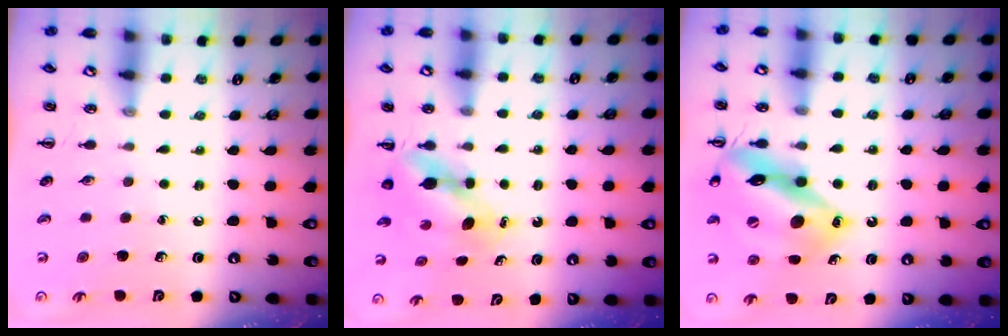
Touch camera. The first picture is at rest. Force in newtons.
{"total": 5.7, "press": 5.7, "slide": 0.2}
{"total": 18.7, "press": 18.5, "slide": 2.3}